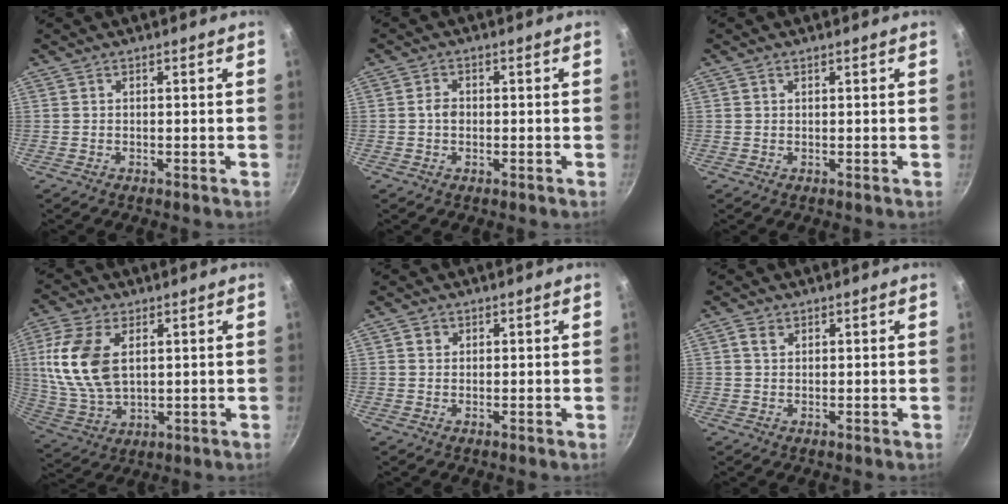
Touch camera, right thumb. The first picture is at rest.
{"total": 2.3, "force": [-0.3, 1.8, 1.4], "torque": [-0.020, 0.008, -0.006]}
{"total": 0.7, "force": [0.4, 0.4, 0.3], "torque": [-0.004, 0.002, 0.007]}
{"total": 14.7, "force": [3.5, 8.7, 11.4], "torque": [-0.222, -0.011, 0.075]}
{"total": 1.5, "force": [0.7, 1.3, 0.5], "torque": [-0.004, 0.001, 0.009]}
{"total": 2.0, "force": [1.0, 1.4, 1.1], "torque": [-0.014, 0.000, 0.018]}